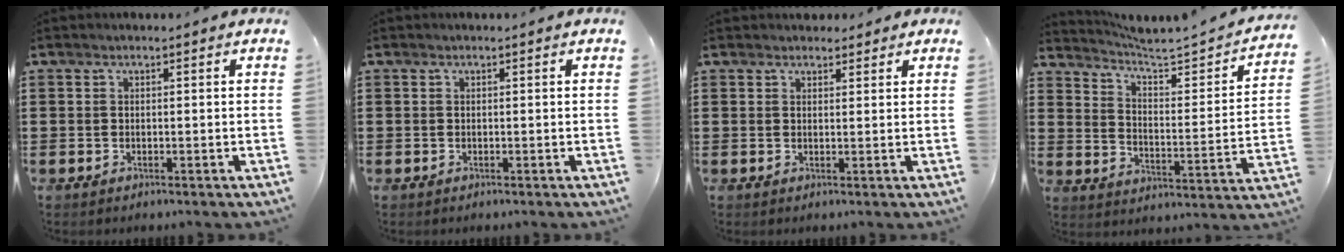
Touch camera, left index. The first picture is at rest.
{"total": 0.0}
{"total": 1.8, "force": [1.6, 0.8, 0.1], "torque": [0.002, 0.003, 0.029]}
{"total": 3.3, "force": [3.0, -0.1, 1.4], "torque": [-0.048, -0.034, 0.039]}